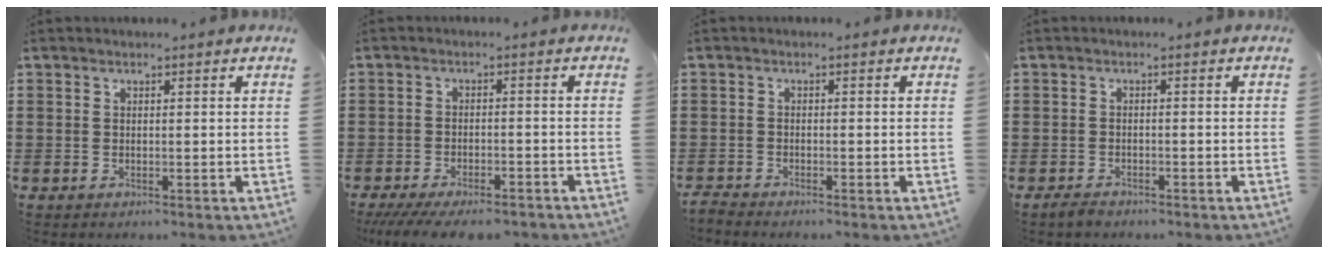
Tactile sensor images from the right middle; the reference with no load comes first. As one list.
[{"total": 4.1, "force": [-3.7, 0.4, 1.7], "torque": [-0.031, -0.006, -0.073]}, {"total": 1.1, "force": [-1.1, 0.0, 0.0], "torque": [-0.004, 0.002, -0.024]}, {"total": 1.3, "force": [-1.2, 0.5, 0.4], "torque": [-0.011, -0.002, -0.024]}]